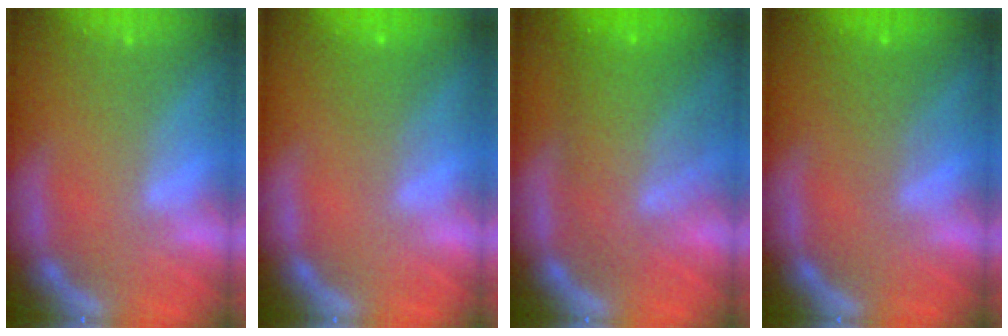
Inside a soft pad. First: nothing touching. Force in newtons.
{"total": 2.0}
{"total": 8.0}
{"total": 2.5}